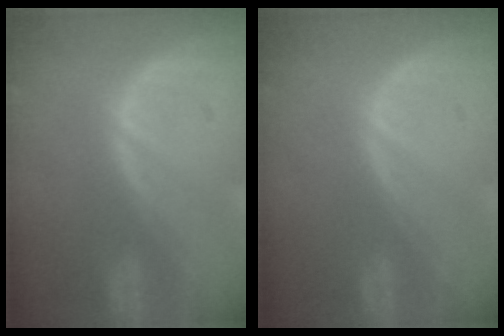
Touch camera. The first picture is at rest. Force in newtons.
{"total": 0.0}